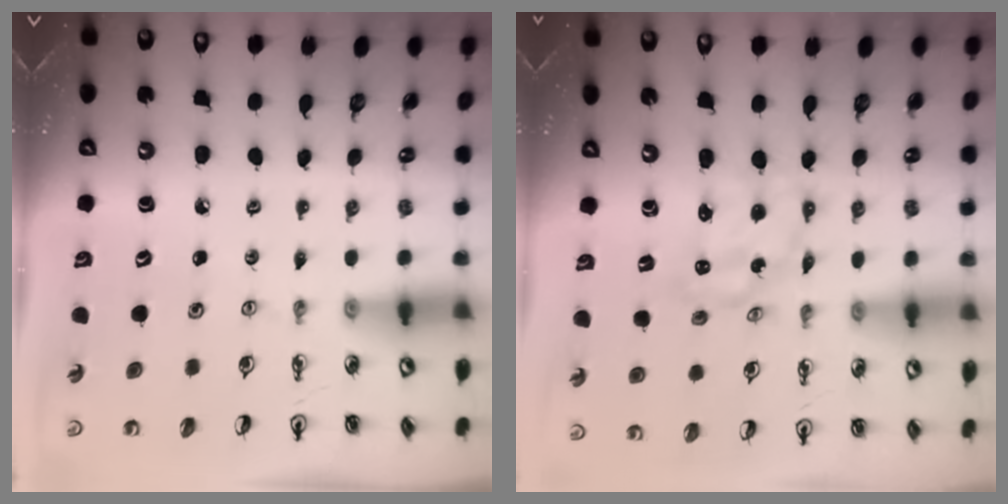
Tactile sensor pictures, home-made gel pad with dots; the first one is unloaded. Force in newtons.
{"total": 2.7, "press": 2.7, "slide": 0.3}